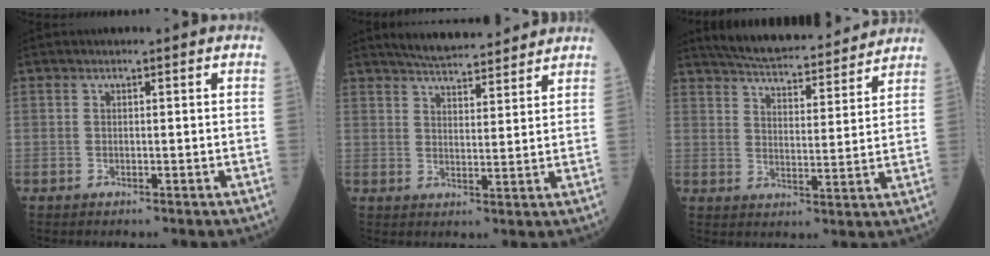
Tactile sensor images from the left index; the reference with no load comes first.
{"total": 10.1, "force": [9.4, 1.3, 3.4], "torque": [-0.052, 0.012, 0.137]}
{"total": 16.9, "force": [15.6, 2.5, 6.0], "torque": [-0.089, 0.009, 0.221]}